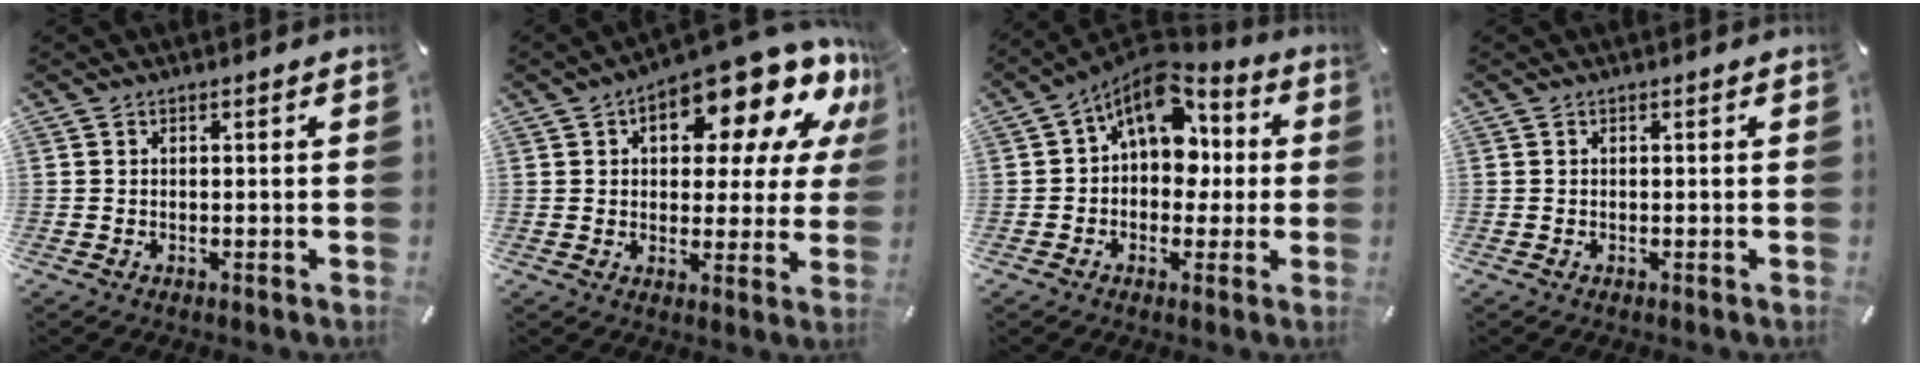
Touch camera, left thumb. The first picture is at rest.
{"total": 18.3, "force": [10.8, 7.8, 12.6], "torque": [-0.172, -0.078, 0.174]}
{"total": 13.9, "force": [4.7, 9.3, 9.2], "torque": [-0.144, -0.029, 0.084]}
{"total": 0.0}